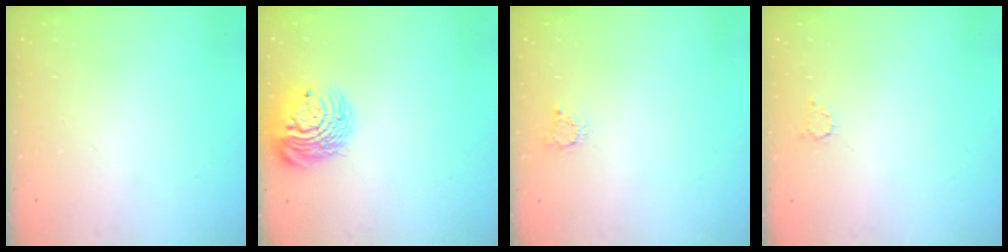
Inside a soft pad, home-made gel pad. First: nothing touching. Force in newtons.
{"total": 13.6, "press": 13.4, "slide": 2.2}
{"total": 3.0, "press": 3.0, "slide": 0.4}
{"total": 2.5, "press": 2.5, "slide": 0.4}